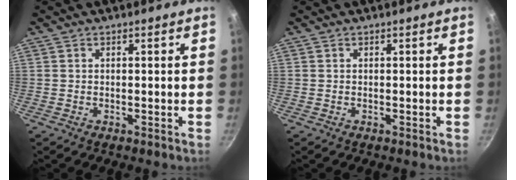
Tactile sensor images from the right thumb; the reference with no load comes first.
{"total": 0.0}